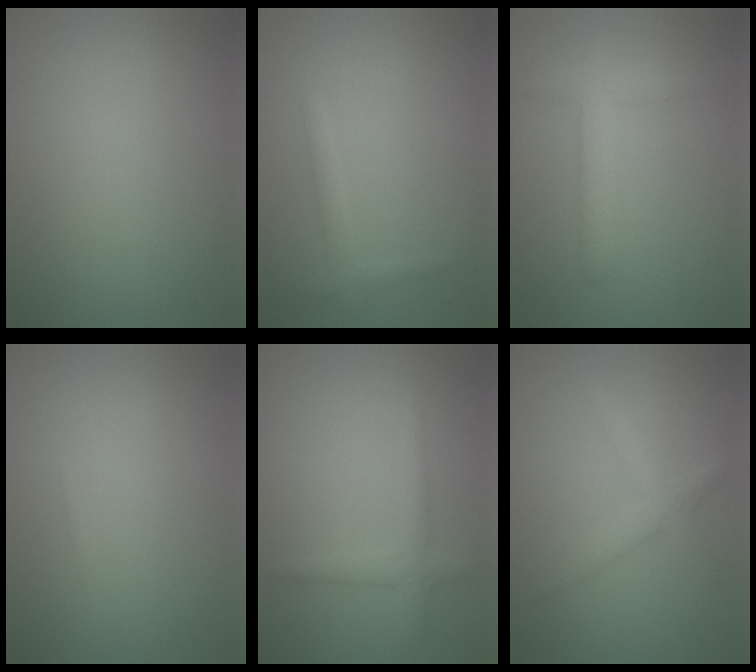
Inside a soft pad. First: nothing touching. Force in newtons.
{"total": 1.6, "press": 1.6, "slide": 0.1}
{"total": 2.8, "press": 2.8, "slide": 0.1}
{"total": 0.0}
{"total": 2.1, "press": 2.1, "slide": 0.1}
{"total": 2.3, "press": 2.3, "slide": 0.1}